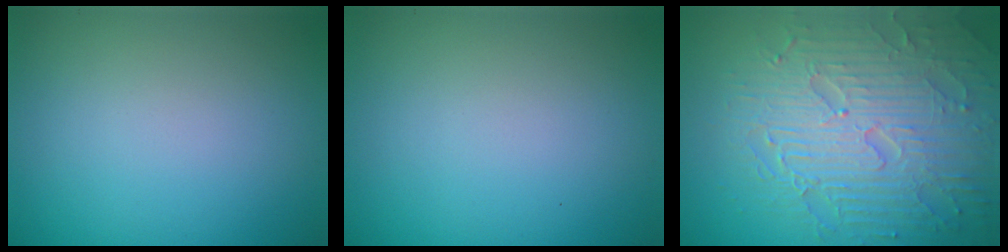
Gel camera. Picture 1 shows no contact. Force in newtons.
{"total": 0.0}
{"total": 8.4, "press": 6.0, "slide": 5.9}